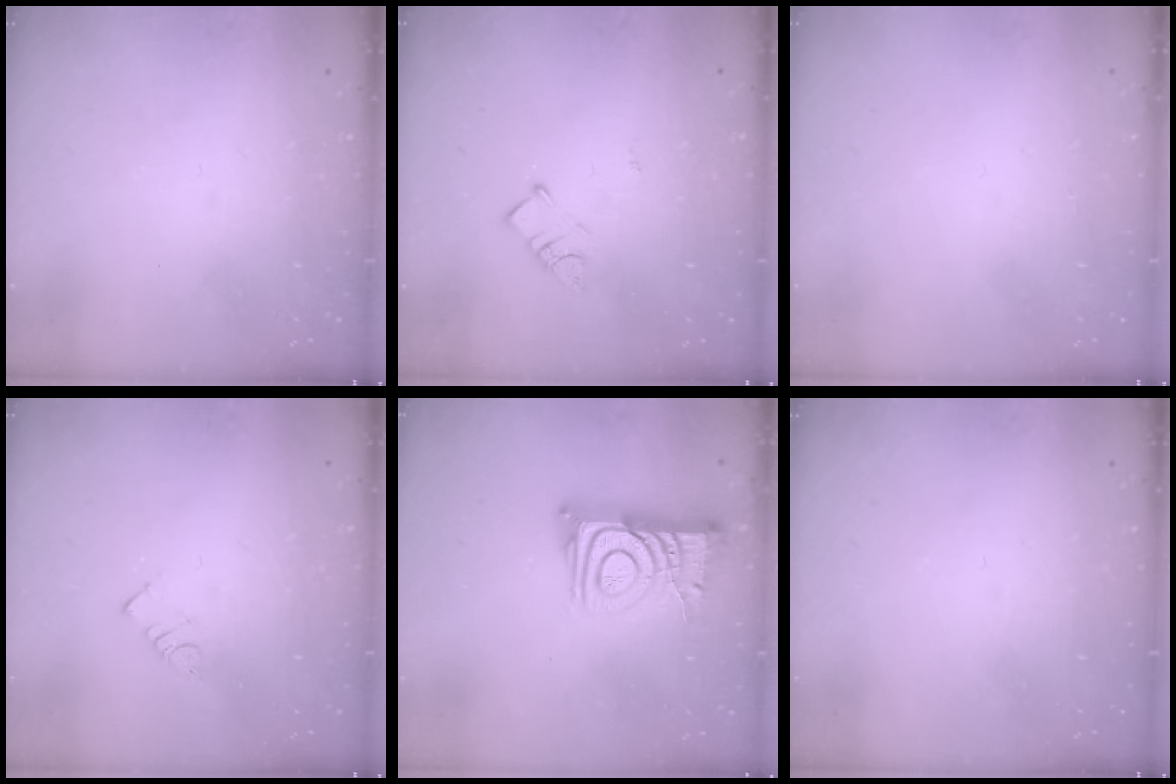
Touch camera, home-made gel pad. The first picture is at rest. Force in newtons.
{"total": 3.5, "press": 3.5, "slide": 0.4}
{"total": 1.8, "press": 1.8, "slide": 0.1}
{"total": 2.7, "press": 2.7, "slide": 0.4}
{"total": 12.3, "press": 12.2, "slide": 1.0}
{"total": 0.0}